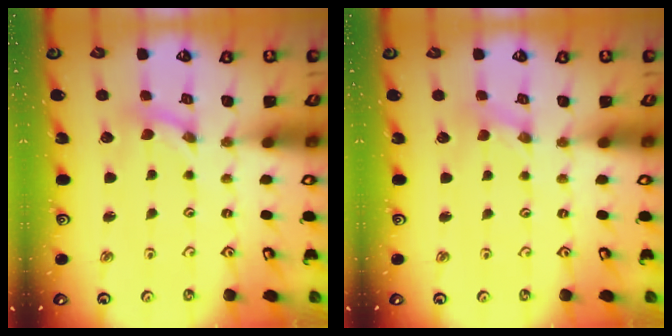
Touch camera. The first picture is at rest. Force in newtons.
{"total": 0.0}